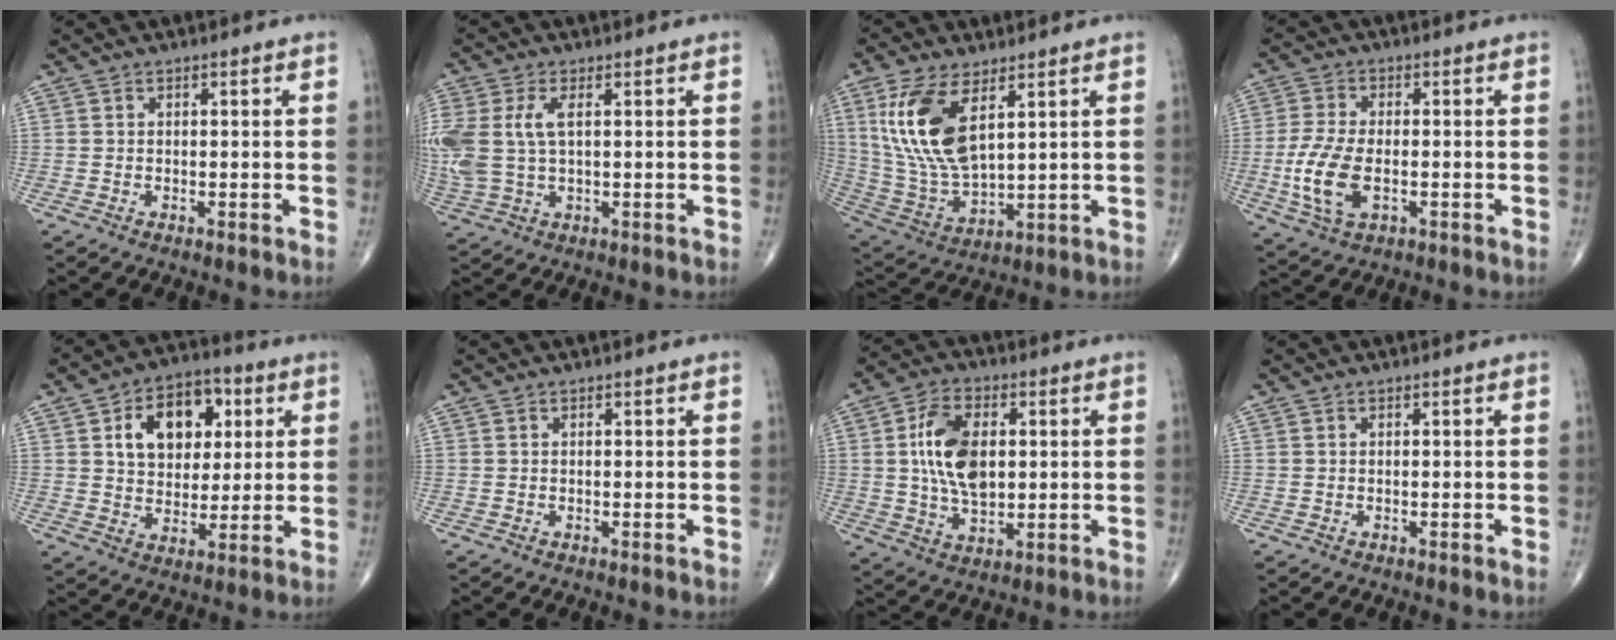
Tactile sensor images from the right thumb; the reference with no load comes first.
{"total": 10.7, "force": [1.7, 5.7, 8.8], "torque": [-0.230, 0.010, 0.042]}
{"total": 15.8, "force": [6.0, 7.1, 12.8], "torque": [-0.261, -0.023, 0.130]}
{"total": 9.9, "force": [-2.1, 5.1, 8.2], "torque": [-0.178, -0.002, -0.038]}
{"total": 14.1, "force": [4.3, 9.7, 9.3], "torque": [-0.099, -0.001, 0.068]}
{"total": 0.0}
{"total": 12.8, "force": [1.7, 7.5, 10.3], "torque": [-0.177, -0.001, 0.032]}
{"total": 0.0}